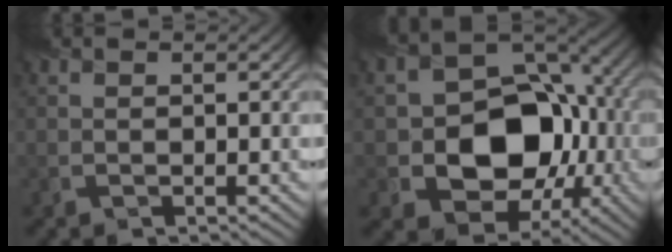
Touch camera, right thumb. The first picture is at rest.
{"total": 14.7, "force": [-2.7, 11.0, 9.2], "torque": [-0.138, -0.021, -0.050]}